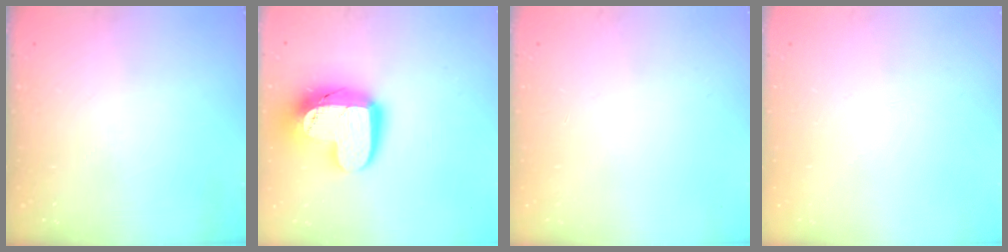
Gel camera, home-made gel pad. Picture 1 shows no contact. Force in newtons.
{"total": 18.0, "press": 17.9, "slide": 1.2}
{"total": 0.0}
{"total": 0.0}